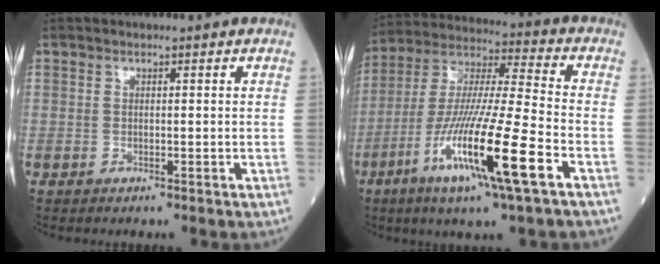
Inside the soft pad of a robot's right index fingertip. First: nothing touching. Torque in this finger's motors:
{"motor_torque": [2.14, 0.00, 1.06, 0.21]}